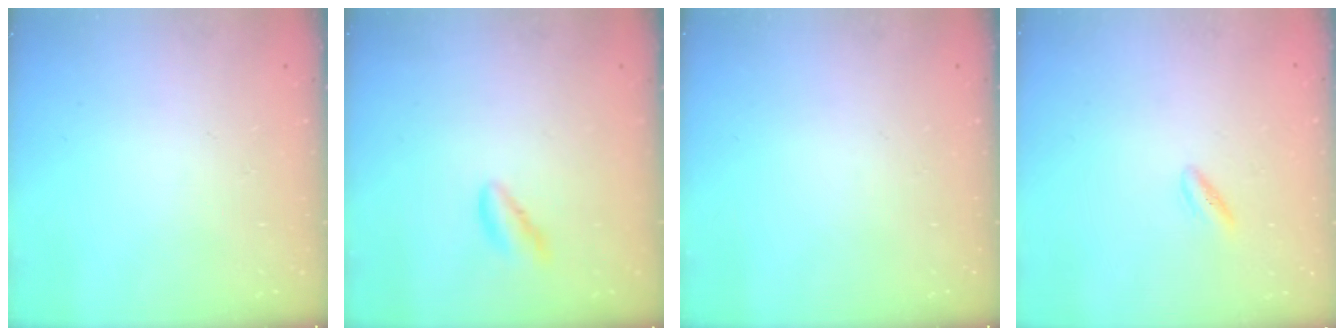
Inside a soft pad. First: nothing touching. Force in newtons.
{"total": 0.0}
{"total": 0.0}
{"total": 1.9, "press": 1.6, "slide": 1.0}